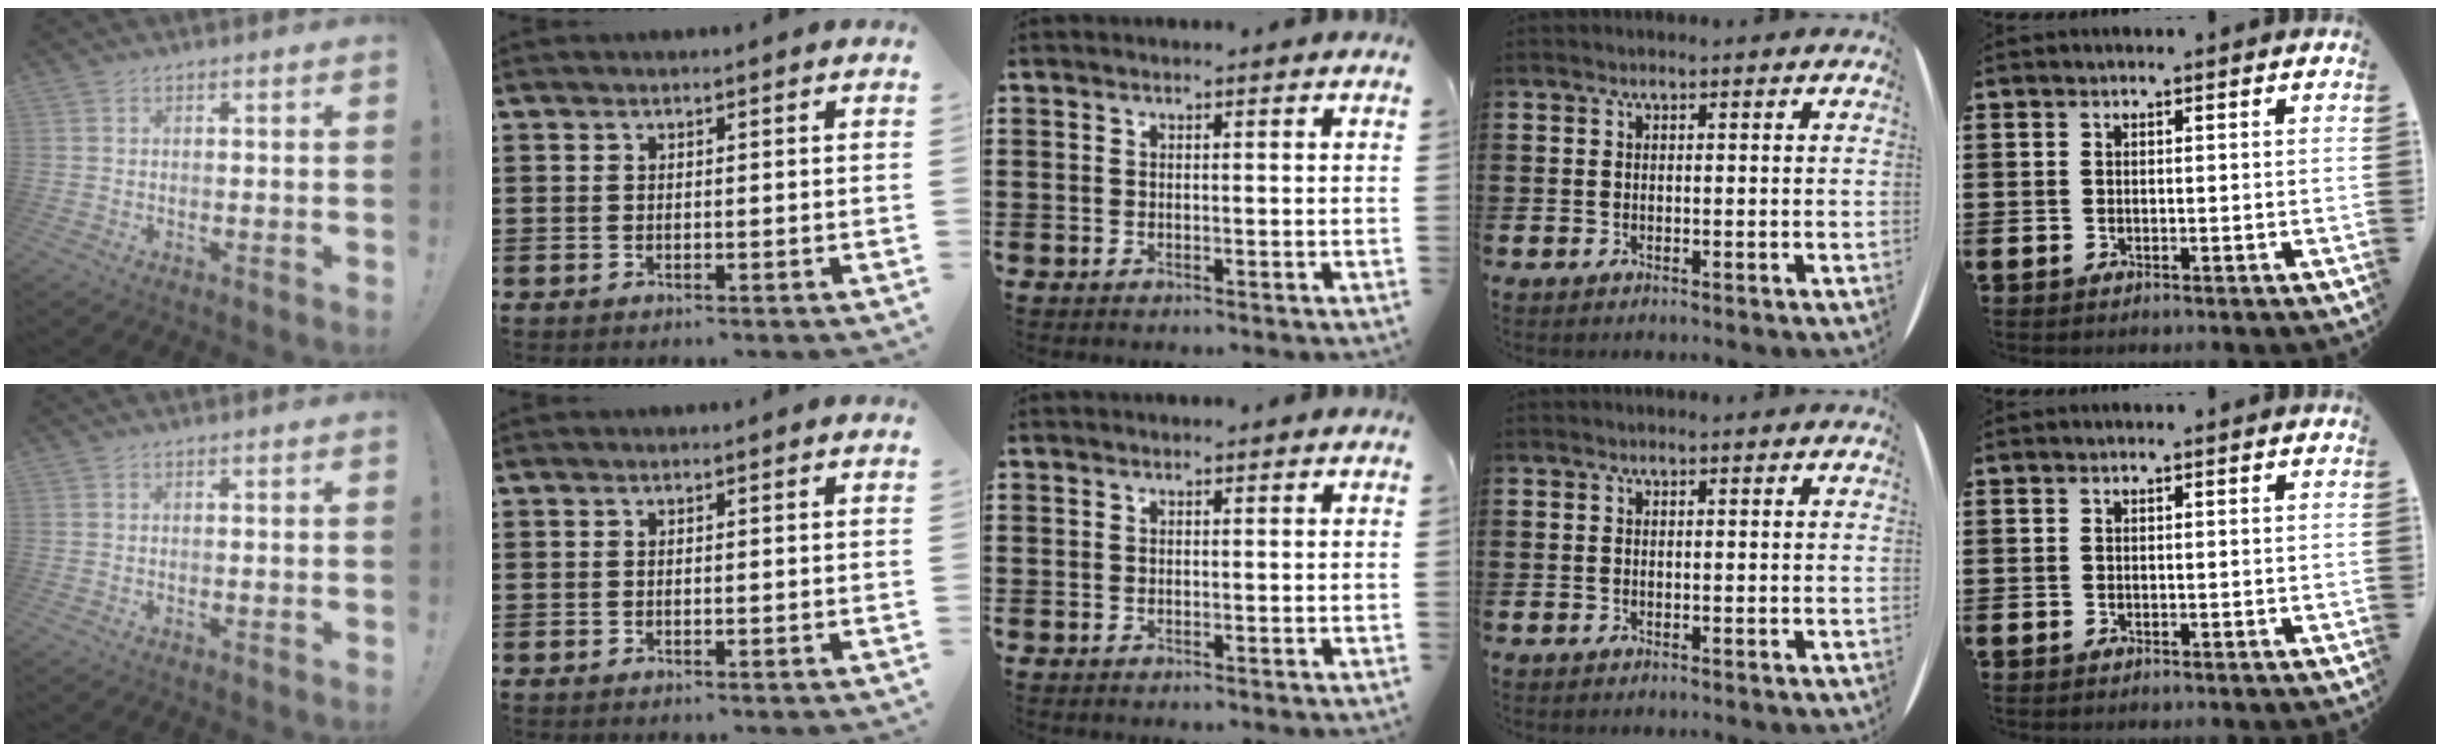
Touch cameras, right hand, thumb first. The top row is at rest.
{}